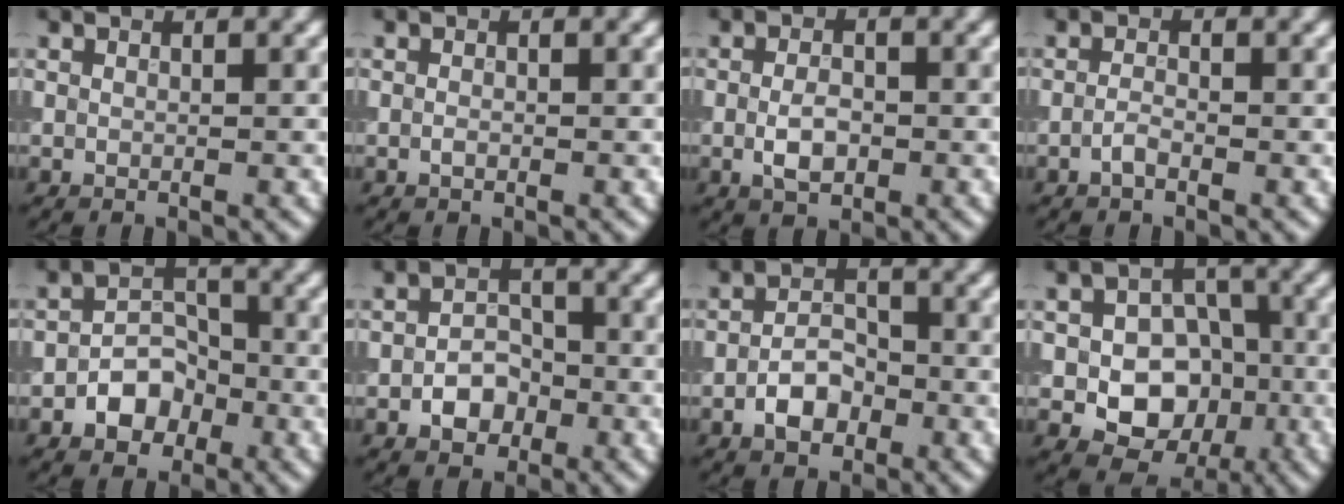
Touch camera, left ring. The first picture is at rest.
{"total": 0.6, "force": [-0.2, 0.3, 0.4], "torque": [-0.010, -0.001, -0.004]}
{"total": 2.7, "force": [-0.5, 1.6, 2.2], "torque": [-0.042, 0.000, -0.011]}
{"total": 1.1, "force": [-0.6, 0.3, 0.8], "torque": [-0.018, 0.002, -0.015]}
{"total": 3.8, "force": [-1.7, 2.7, 2.1], "torque": [-0.025, 0.006, -0.030]}
{"total": 3.1, "force": [-1.3, 2.2, 1.8], "torque": [-0.022, 0.005, -0.023]}
{"total": 3.5, "force": [-1.5, 2.1, 2.3], "torque": [-0.035, 0.007, -0.030]}
{"total": 7.3, "force": [-1.7, 5.7, 4.2], "torque": [-0.044, -0.007, -0.034]}